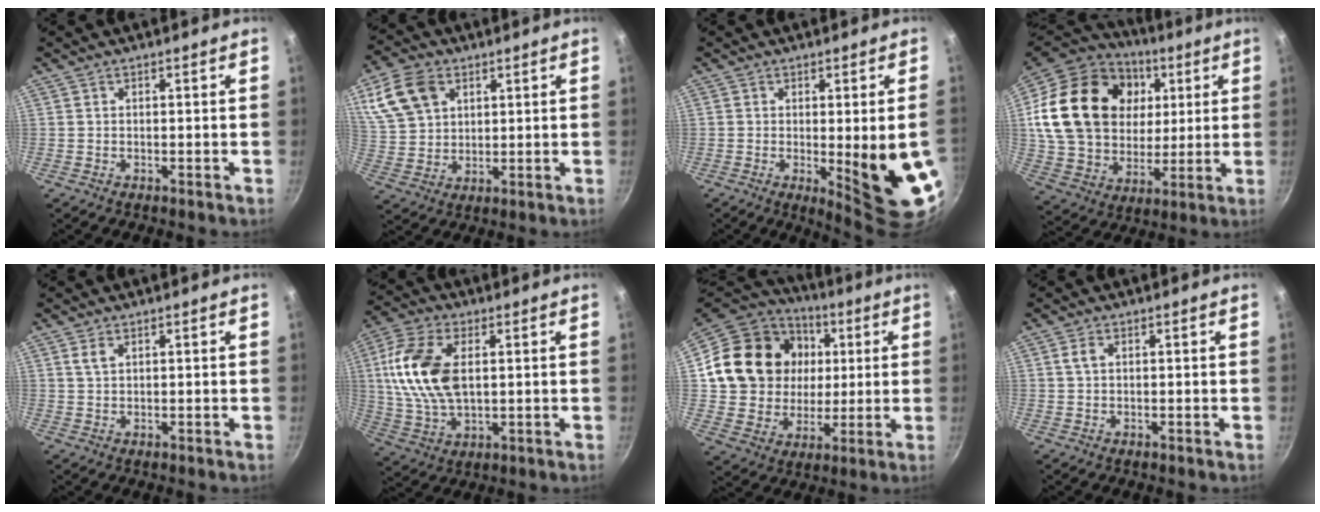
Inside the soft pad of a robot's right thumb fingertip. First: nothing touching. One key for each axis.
{"total": 12.0, "fx": 5.2, "fy": 8.4, "fz": 6.8, "tx": -0.119, "ty": -0.007, "tz": 0.105}
{"total": 12.2, "fx": -1.8, "fy": 2.1, "fz": 11.9, "tx": -0.148, "ty": -0.019, "tz": -0.011}
{"total": 29.2, "fx": 7.2, "fy": 21.4, "fz": 18.5, "tx": -0.324, "ty": 0.003, "tz": 0.134}
{"total": 2.1, "fx": 1.0, "fy": 1.1, "fz": 1.5, "tx": -0.027, "ty": -0.001, "tz": 0.020}
{"total": 15.6, "fx": 2.5, "fy": 9.0, "fz": 12.4, "tx": -0.237, "ty": -0.001, "tz": 0.046}
{"total": 22.1, "fx": 4.5, "fy": 18.5, "fz": 11.2, "tx": -0.191, "ty": 0.016, "tz": 0.085}
{"total": 1.9, "fx": 0.5, "fy": 1.2, "fz": 1.4, "tx": -0.026, "ty": 0.005, "tz": 0.010}